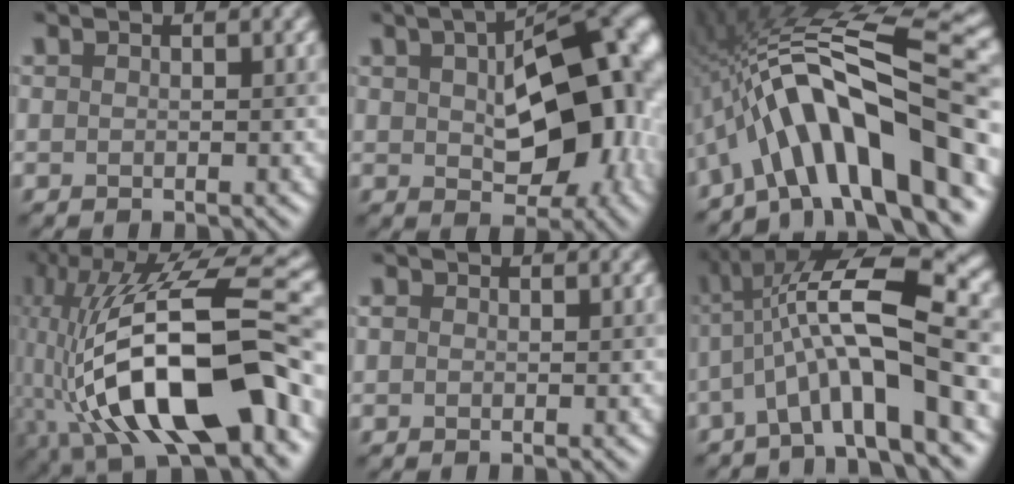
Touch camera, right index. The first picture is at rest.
{"total": 13.5, "force": [0.1, 7.5, 11.2], "torque": [-0.149, -0.003, 0.017]}
{"total": 13.9, "force": [-4.6, 3.2, 12.7], "torque": [-0.195, 0.038, -0.073]}
{"total": 16.8, "force": [-3.9, 6.4, 15.0], "torque": [-0.260, 0.031, -0.073]}
{"total": 0.7, "force": [0.1, 0.6, 0.3], "torque": [-0.007, 0.000, -0.003]}
{"total": 10.7, "force": [-1.6, 2.6, 10.3], "torque": [-0.176, 0.028, -0.034]}